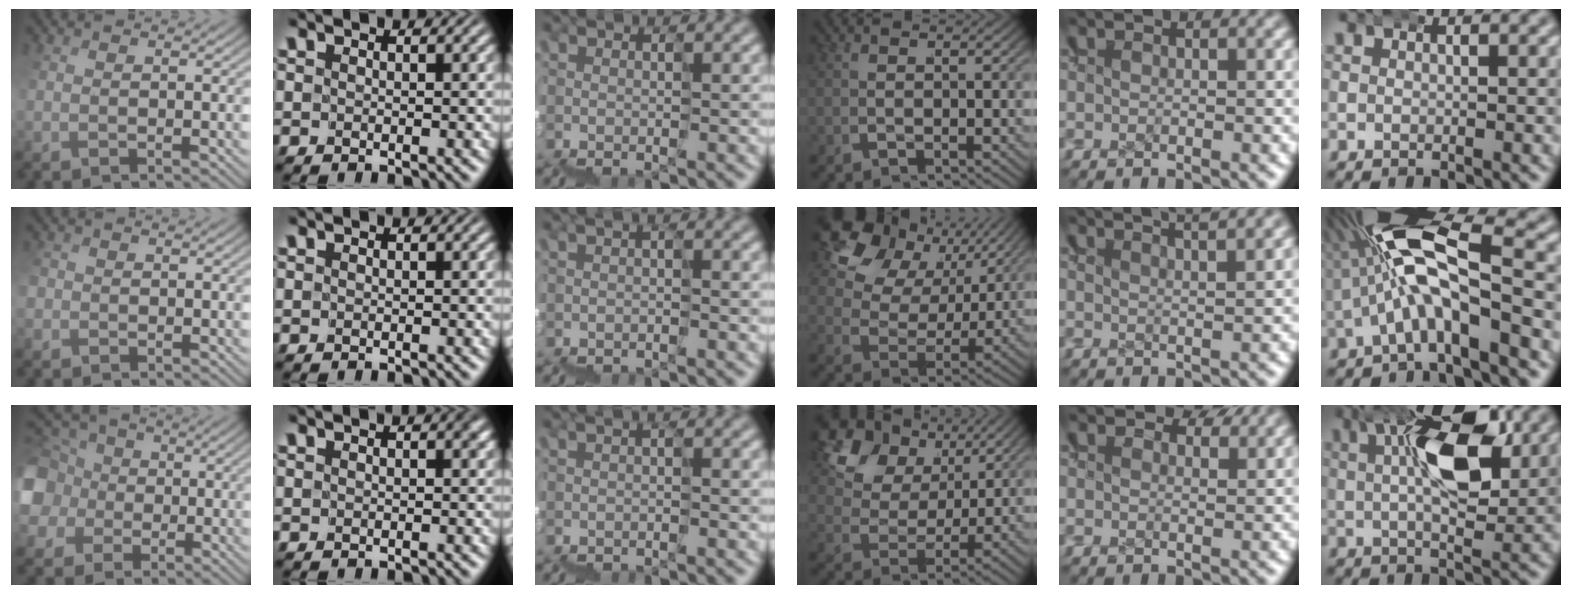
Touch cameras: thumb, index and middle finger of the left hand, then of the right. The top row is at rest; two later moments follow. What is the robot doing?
{"motion": "wrap", "object": "ethernet cable"}